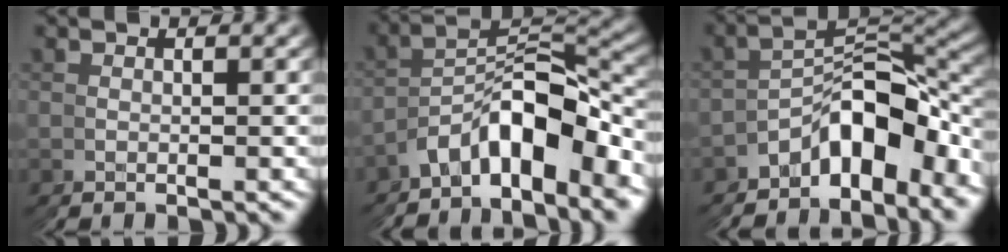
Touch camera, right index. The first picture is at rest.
{"total": 8.2, "force": [-3.4, 4.2, 6.1], "torque": [-0.101, -0.016, -0.044]}
{"total": 7.8, "force": [-4.8, 3.6, 4.9], "torque": [-0.057, -0.005, -0.067]}